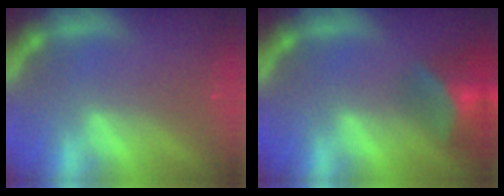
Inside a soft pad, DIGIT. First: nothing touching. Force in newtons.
{"total": 8.4}